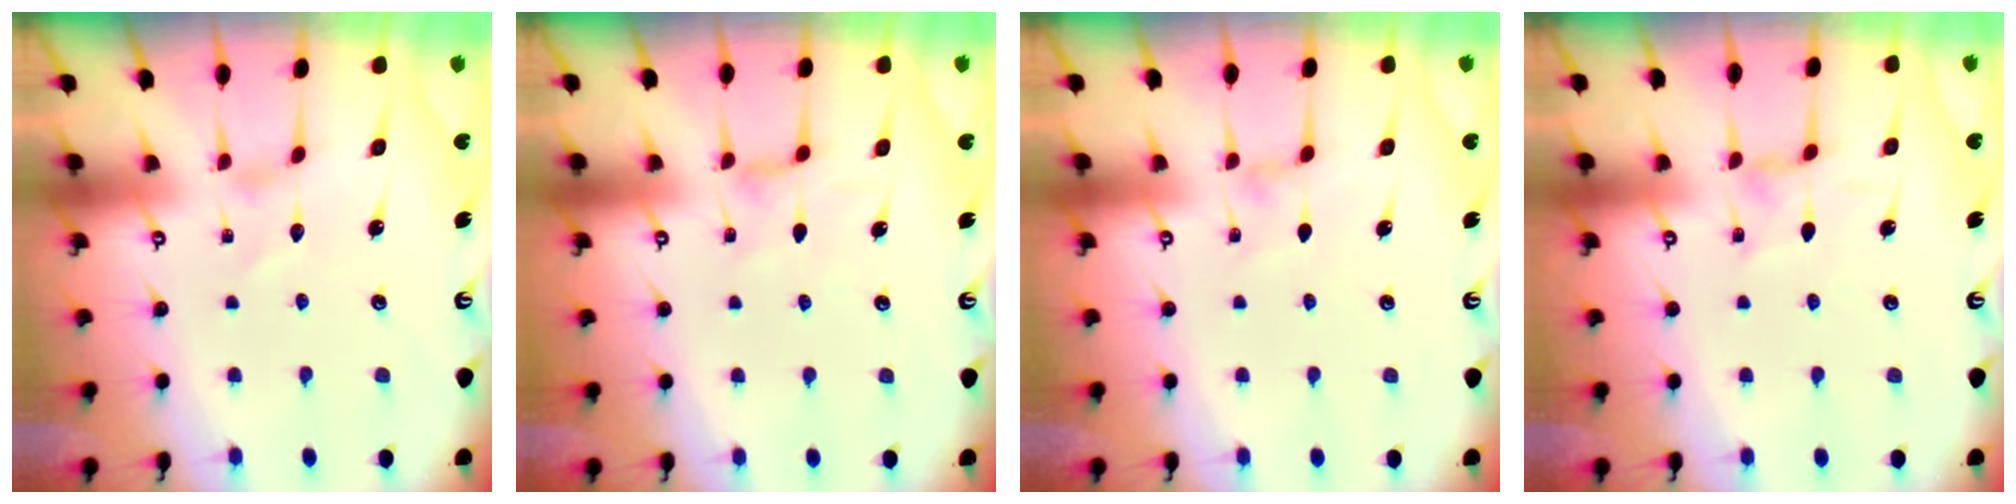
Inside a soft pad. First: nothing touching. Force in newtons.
{"total": 1.4, "press": 1.4, "slide": 0.4}
{"total": 0.6, "press": 0.5, "slide": 0.2}
{"total": 1.7, "press": 1.6, "slide": 0.3}